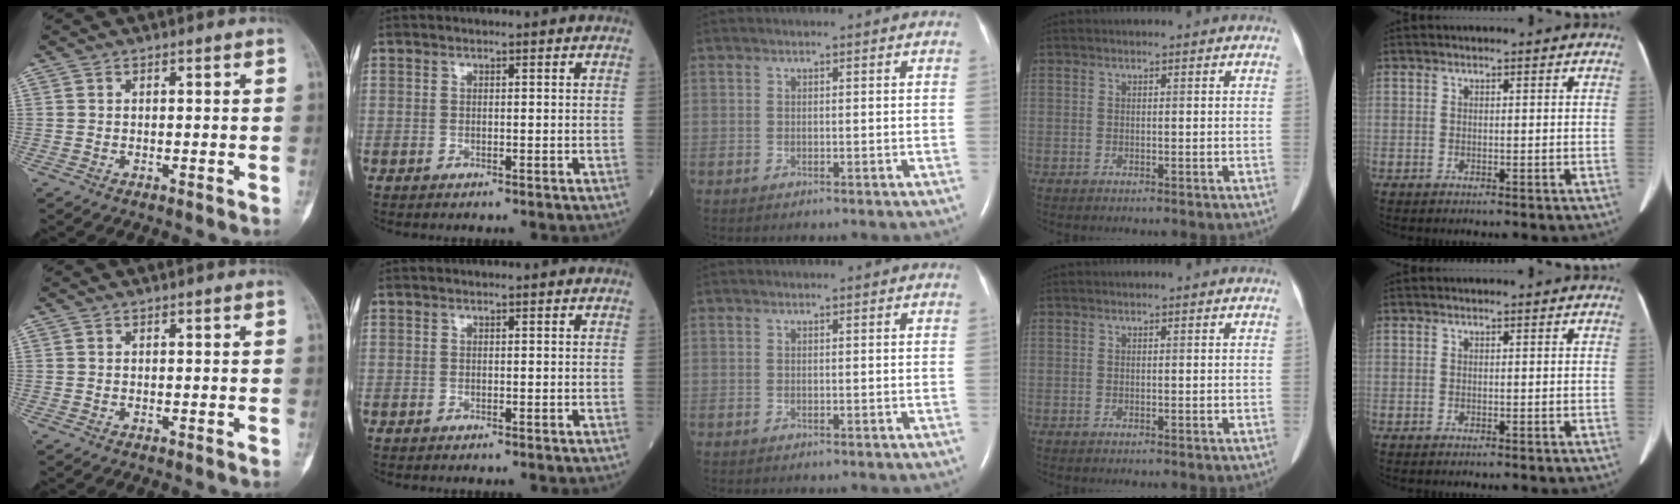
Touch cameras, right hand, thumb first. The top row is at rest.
{}